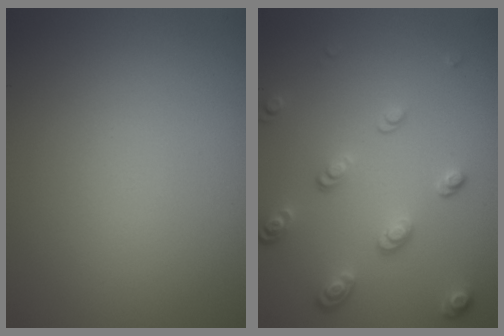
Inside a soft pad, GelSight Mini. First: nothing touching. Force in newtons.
{"total": 3.4, "press": 2.6, "slide": 2.2}